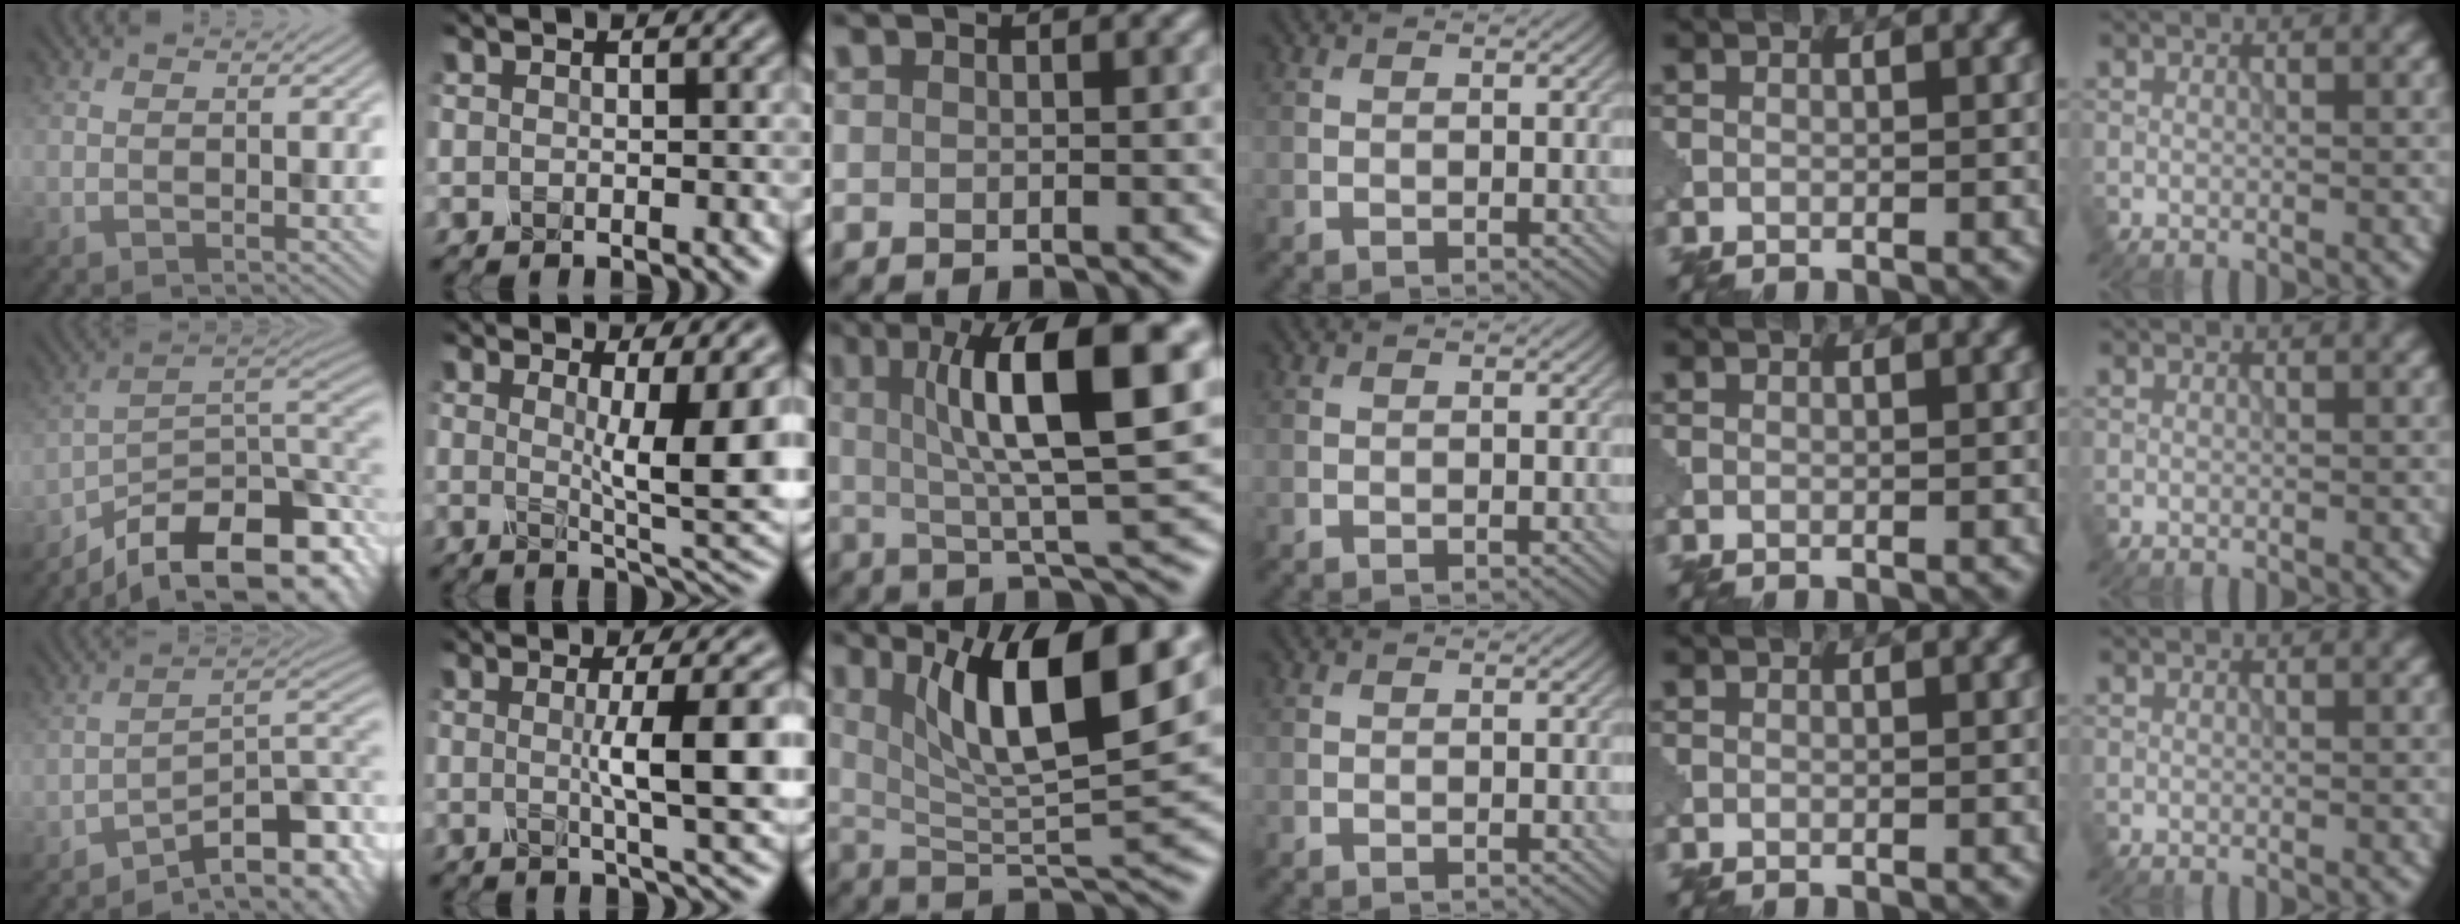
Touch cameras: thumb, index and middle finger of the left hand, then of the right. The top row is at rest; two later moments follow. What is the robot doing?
{"motion": "shake", "object": "salt shaker"}